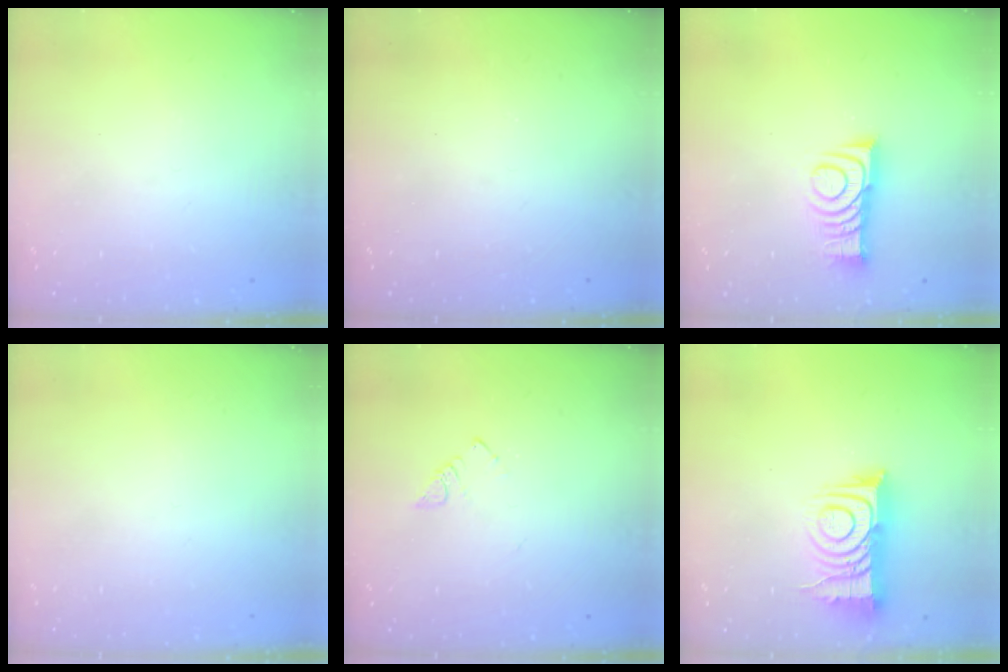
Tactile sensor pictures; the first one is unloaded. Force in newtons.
{"total": 2.5, "press": 2.4, "slide": 0.4}
{"total": 9.6, "press": 9.6, "slide": 0.1}
{"total": 1.5, "press": 1.5, "slide": 0.1}
{"total": 2.7, "press": 2.7, "slide": 0.4}
{"total": 12.7, "press": 12.7, "slide": 0.9}